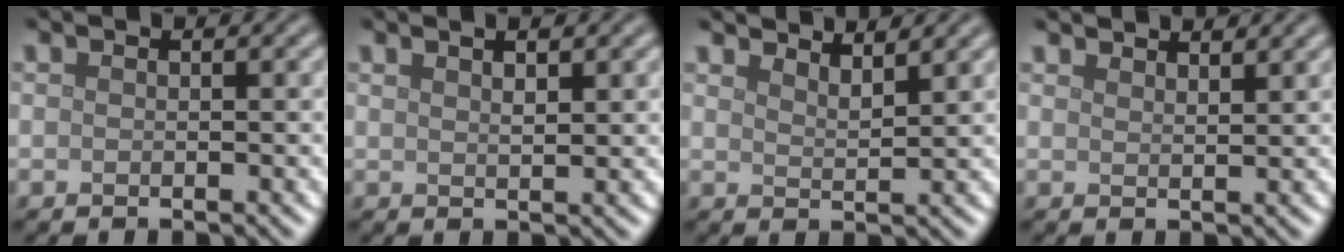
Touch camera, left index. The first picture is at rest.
{"total": 2.4, "force": [1.4, 0.6, 1.8], "torque": [-0.016, 0.006, 0.016]}
{"total": 3.4, "force": [3.2, 0.6, 1.1], "torque": [-0.010, 0.007, 0.042]}
{"total": 3.6, "force": [3.4, 0.6, 1.1], "torque": [-0.007, 0.003, 0.040]}